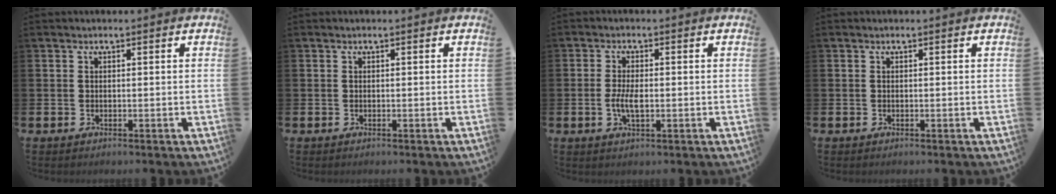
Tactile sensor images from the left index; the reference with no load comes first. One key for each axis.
{"total": 0.0}
{"total": 3.5, "fx": -0.5, "fy": 1.4, "fz": 3.1, "tx": -0.062, "ty": -0.001, "tz": -0.012}
{"total": 0.0}